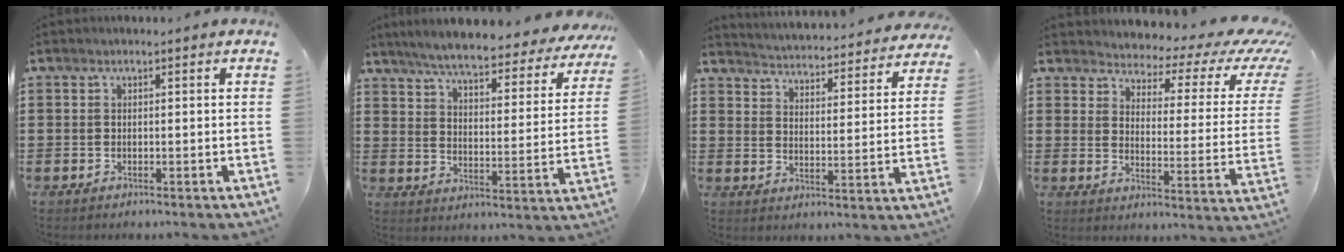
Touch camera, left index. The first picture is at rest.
{"total": 6.5, "force": [5.9, 0.2, 2.7], "torque": [-0.080, -0.039, 0.098]}
{"total": 3.5, "force": [3.4, -0.5, -0.1], "torque": [-0.022, -0.038, 0.052]}
{"total": 3.4, "force": [2.6, 1.3, 1.7], "torque": [-0.036, -0.029, 0.034]}